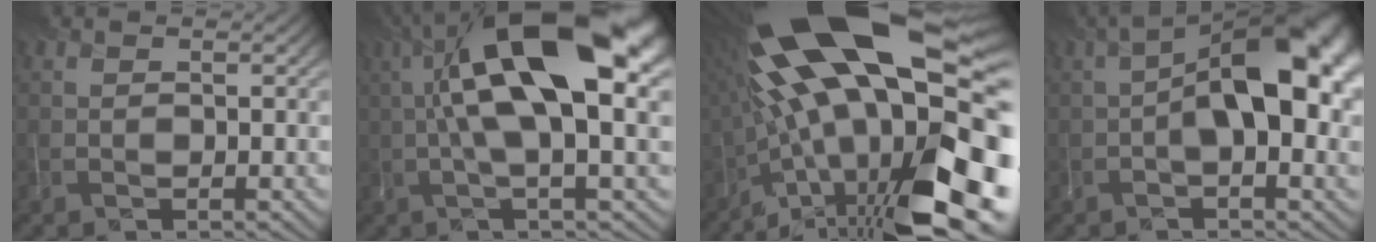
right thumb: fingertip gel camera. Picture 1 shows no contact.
{"total": 16.0, "force": [2.9, 5.1, 14.9], "torque": [-0.266, 0.014, 0.047]}
{"total": 22.3, "force": [-2.6, 8.6, 20.4], "torque": [-0.333, -0.006, -0.045]}
{"total": 13.0, "force": [-0.1, 5.6, 11.7], "torque": [-0.169, 0.015, -0.004]}